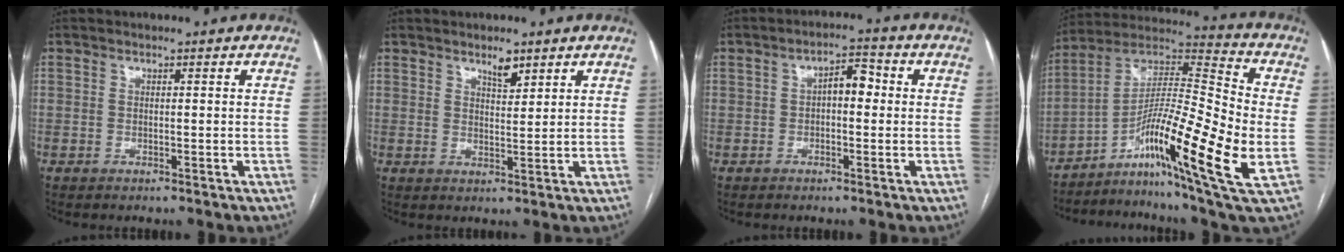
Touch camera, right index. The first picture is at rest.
{"total": 2.8, "force": [2.1, 0.7, 1.6], "torque": [-0.031, -0.004, 0.039]}
{"total": 4.1, "force": [0.1, 1.8, 3.6], "torque": [-0.055, 0.021, -0.001]}
{"total": 22.3, "force": [-6.0, 1.8, 21.4], "torque": [-0.364, -0.004, -0.105]}